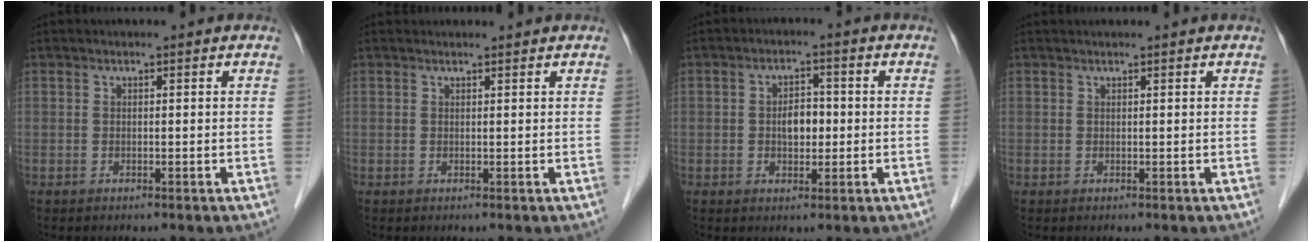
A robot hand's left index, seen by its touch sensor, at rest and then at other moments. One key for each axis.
{"total": 1.9, "fx": 1.9, "fy": 0.2, "fz": 0.2, "tx": -0.008, "ty": 0.016, "tz": 0.027}
{"total": 3.7, "fx": -0.4, "fy": 2.3, "fz": 2.9, "tx": -0.052, "ty": 0.008, "tz": -0.006}
{"total": 1.6, "fx": 1.5, "fy": -0.1, "fz": 0.6, "tx": -0.007, "ty": 0.020, "tz": 0.024}